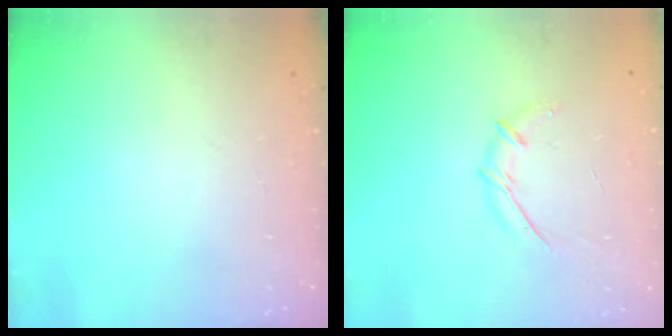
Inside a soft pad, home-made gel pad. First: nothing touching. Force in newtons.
{"total": 5.9, "press": 5.7, "slide": 1.3}